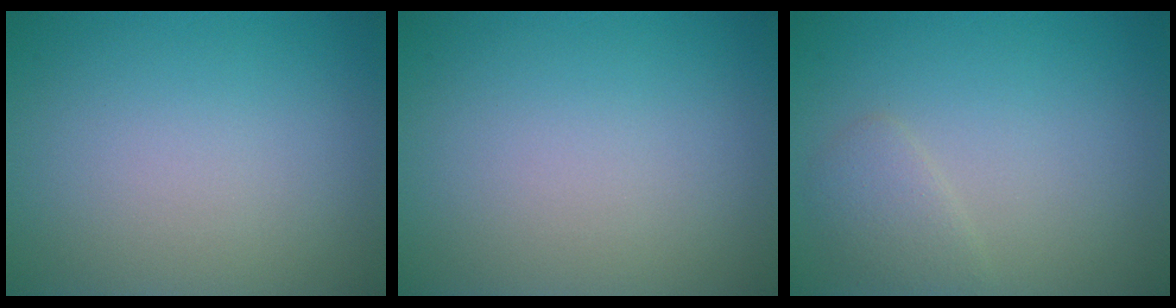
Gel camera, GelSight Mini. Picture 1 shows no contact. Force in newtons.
{"total": 0.0}
{"total": 1.7, "press": 1.7, "slide": 0.0}